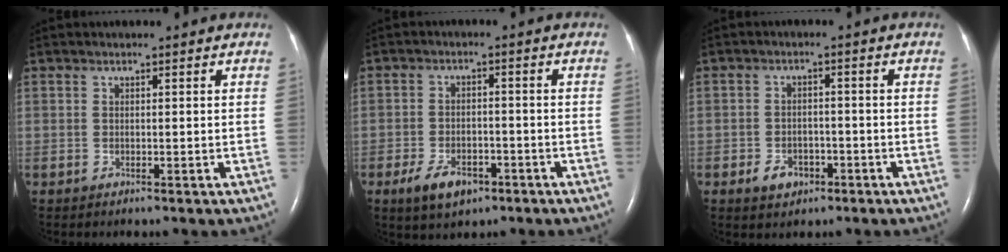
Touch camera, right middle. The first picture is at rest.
{"total": 6.2, "force": [-3.6, 3.3, 3.8], "torque": [-0.074, -0.001, -0.054]}
{"total": 3.8, "force": [-2.0, 2.7, 1.8], "torque": [-0.030, 0.004, -0.026]}